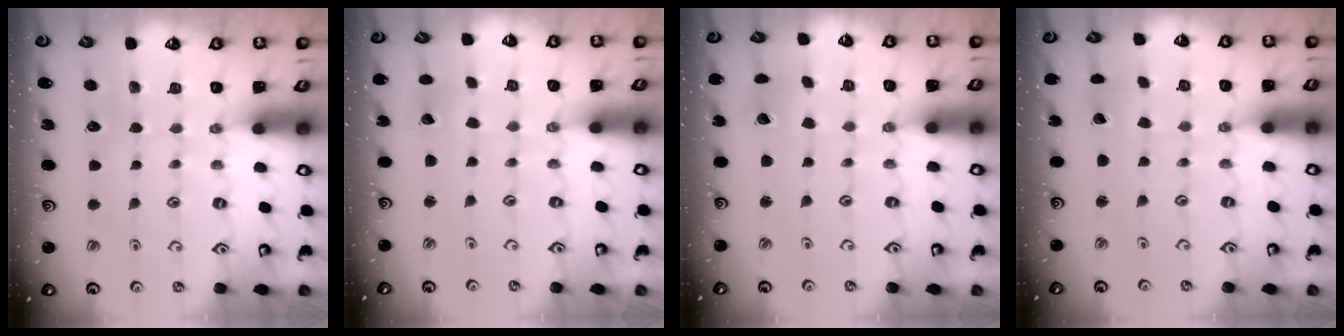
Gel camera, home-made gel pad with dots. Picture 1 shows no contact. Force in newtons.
{"total": 1.0, "press": 1.0, "slide": 0.1}
{"total": 3.5, "press": 3.5, "slide": 0.4}
{"total": 0.9, "press": 0.9, "slide": 0.1}